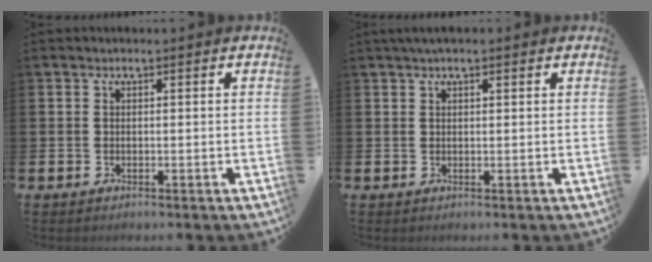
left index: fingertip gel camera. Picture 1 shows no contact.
{"total": 1.6, "force": [1.2, 0.4, 1.0], "torque": [-0.005, 0.000, 0.017]}